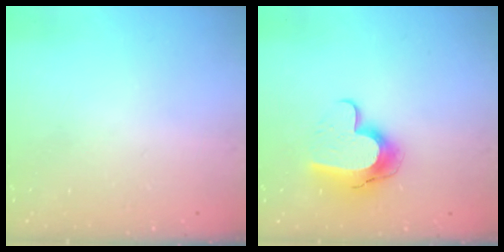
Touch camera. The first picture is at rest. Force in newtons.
{"total": 11.6, "press": 11.5, "slide": 0.9}